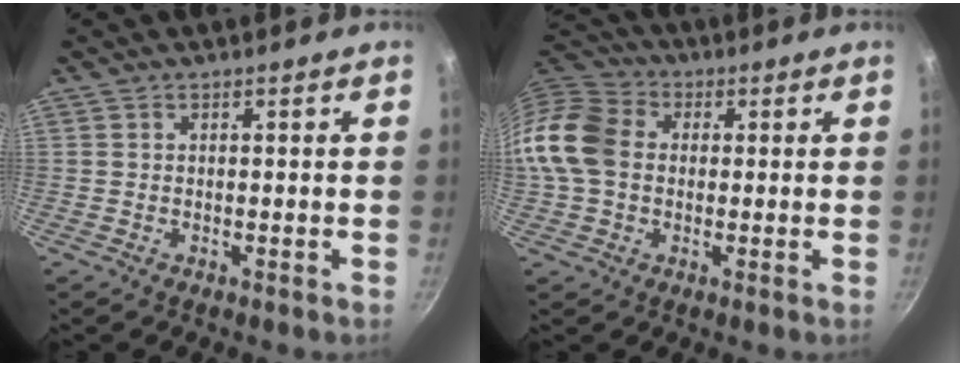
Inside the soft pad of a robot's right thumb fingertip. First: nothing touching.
{"total": 12.6, "force": [0.3, 9.9, 7.9], "torque": [-0.134, 0.023, -0.012]}